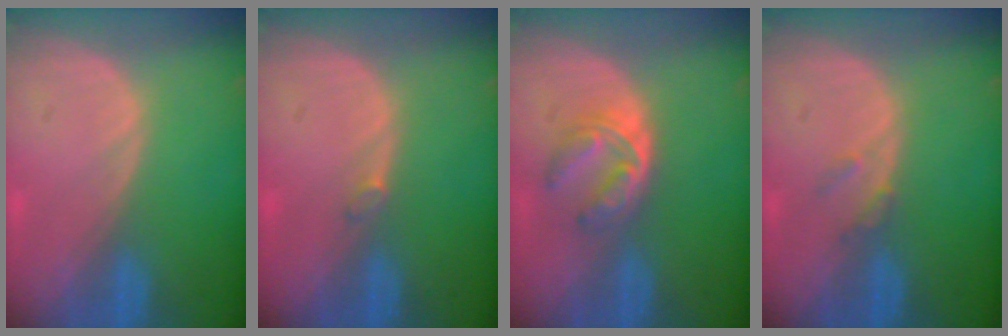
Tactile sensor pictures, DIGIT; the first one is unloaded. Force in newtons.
{"total": 0.8, "press": 0.8, "slide": 0.2}
{"total": 6.3, "press": 5.0, "slide": 3.8}
{"total": 1.6, "press": 1.6, "slide": 0.2}